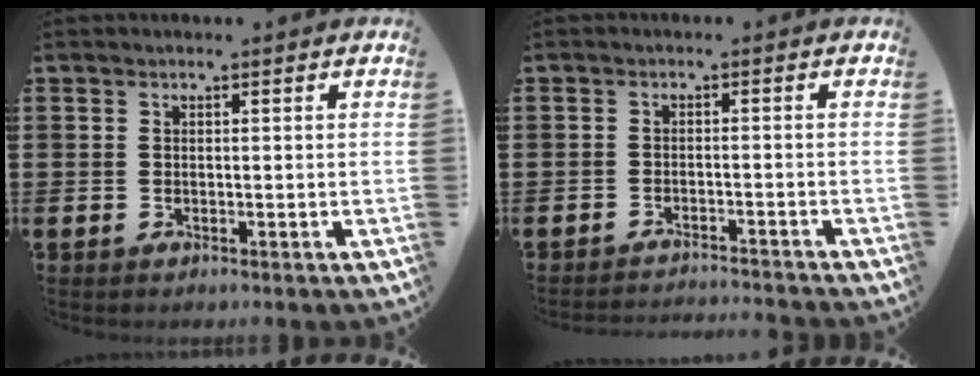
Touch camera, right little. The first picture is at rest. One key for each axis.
{"total": 1.7, "fx": -1.7, "fy": -0.2, "fz": 0.0, "tx": -0.001, "ty": 0.003, "tz": -0.035}